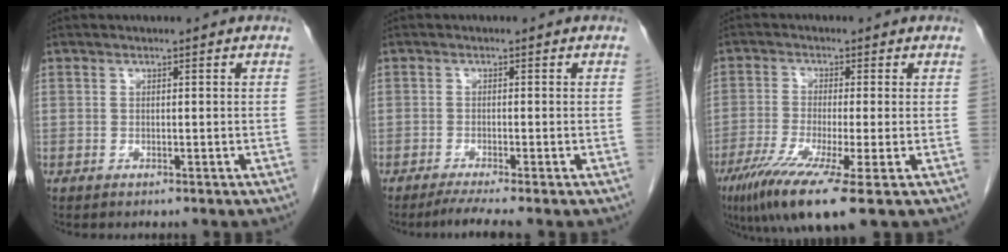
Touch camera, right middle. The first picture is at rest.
{"total": 3.4, "force": [-2.6, -0.8, 1.9], "torque": [-0.037, -0.012, -0.050]}
{"total": 10.8, "force": [-5.9, -0.1, 9.0], "torque": [-0.163, -0.035, -0.102]}